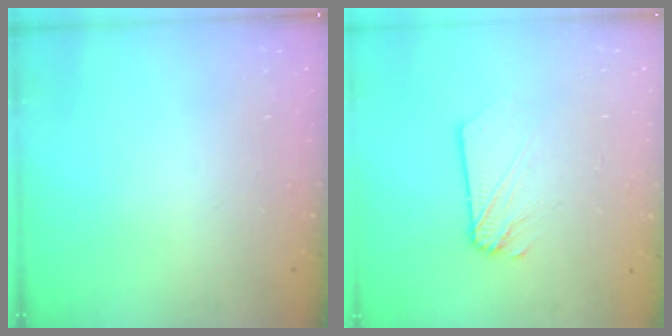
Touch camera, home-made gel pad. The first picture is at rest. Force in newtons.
{"total": 2.1, "press": 2.1, "slide": 0.3}